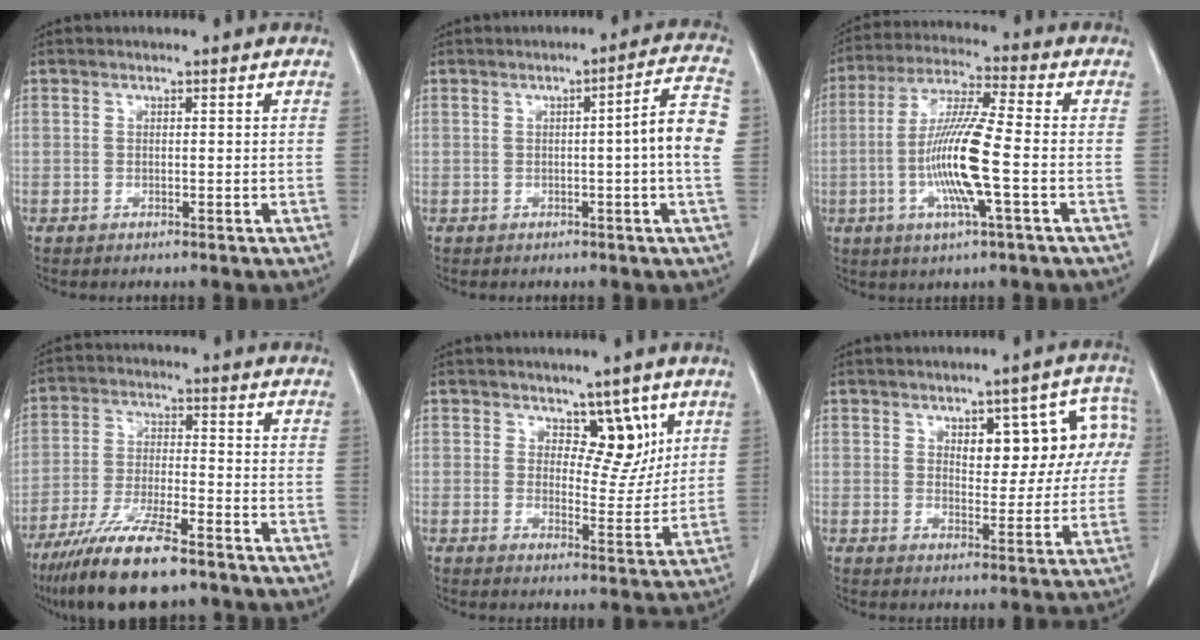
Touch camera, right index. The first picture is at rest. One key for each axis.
{"total": 6.9, "fx": -0.2, "fy": -0.7, "fz": 6.9, "tx": -0.088, "ty": 0.008, "tz": -0.008}
{"total": 12.5, "fx": -2.6, "fy": 0.3, "fz": 12.2, "tx": -0.243, "ty": -0.008, "tz": -0.057}
{"total": 13.1, "fx": -9.7, "fy": 2.3, "fz": 8.5, "tx": -0.161, "ty": -0.032, "tz": -0.172}
{"total": 6.2, "fx": 3.4, "fy": 3.3, "fz": 4.0, "tx": -0.041, "ty": -0.007, "tz": 0.053}
{"total": 10.2, "fx": 3.0, "fy": 4.7, "fz": 8.6, "tx": -0.091, "ty": 0.033, "tz": 0.040}